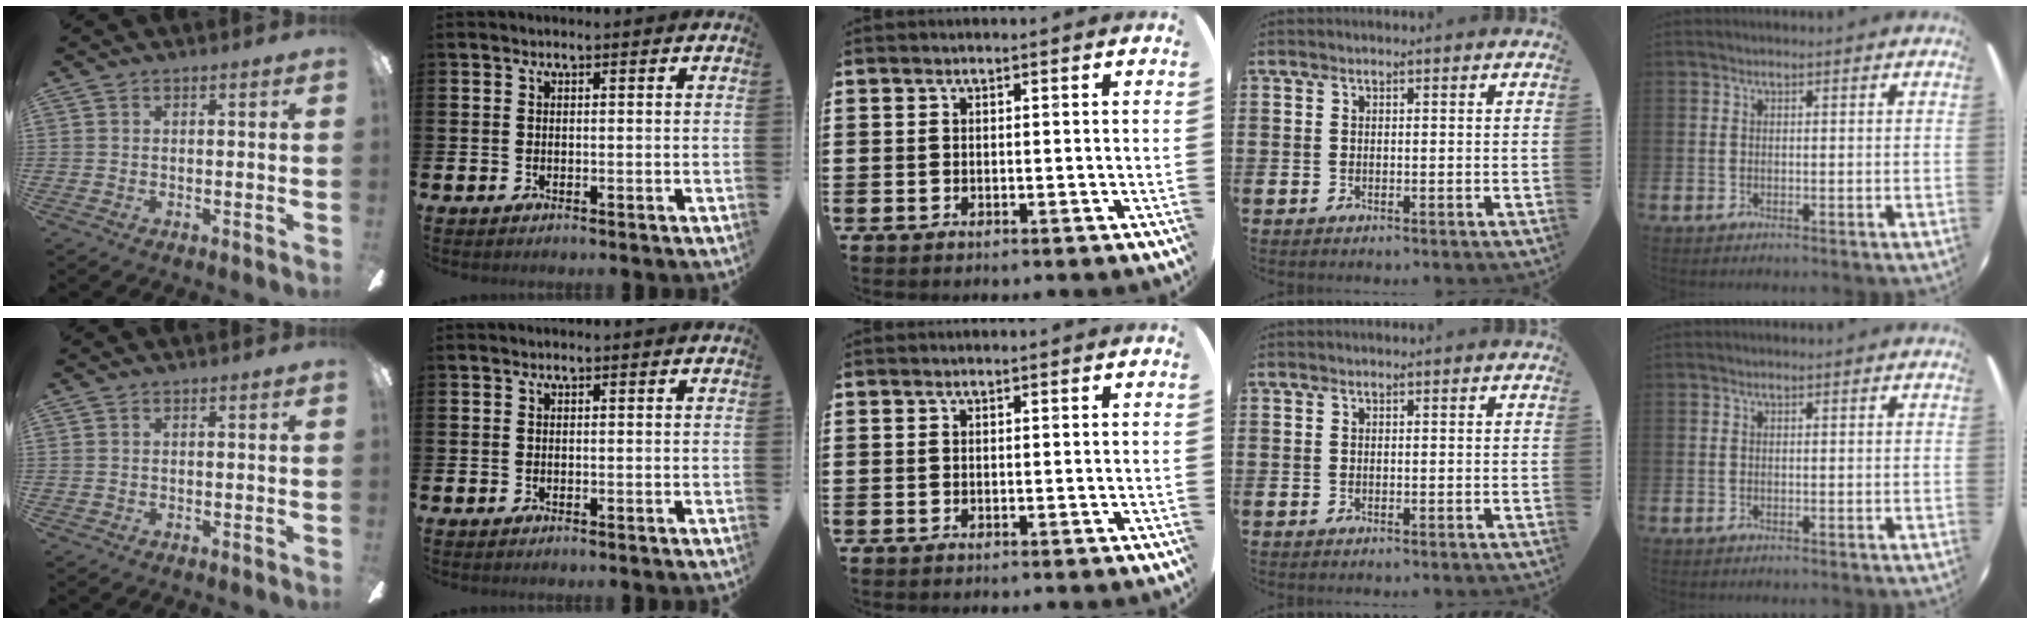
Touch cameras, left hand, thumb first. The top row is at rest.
{}